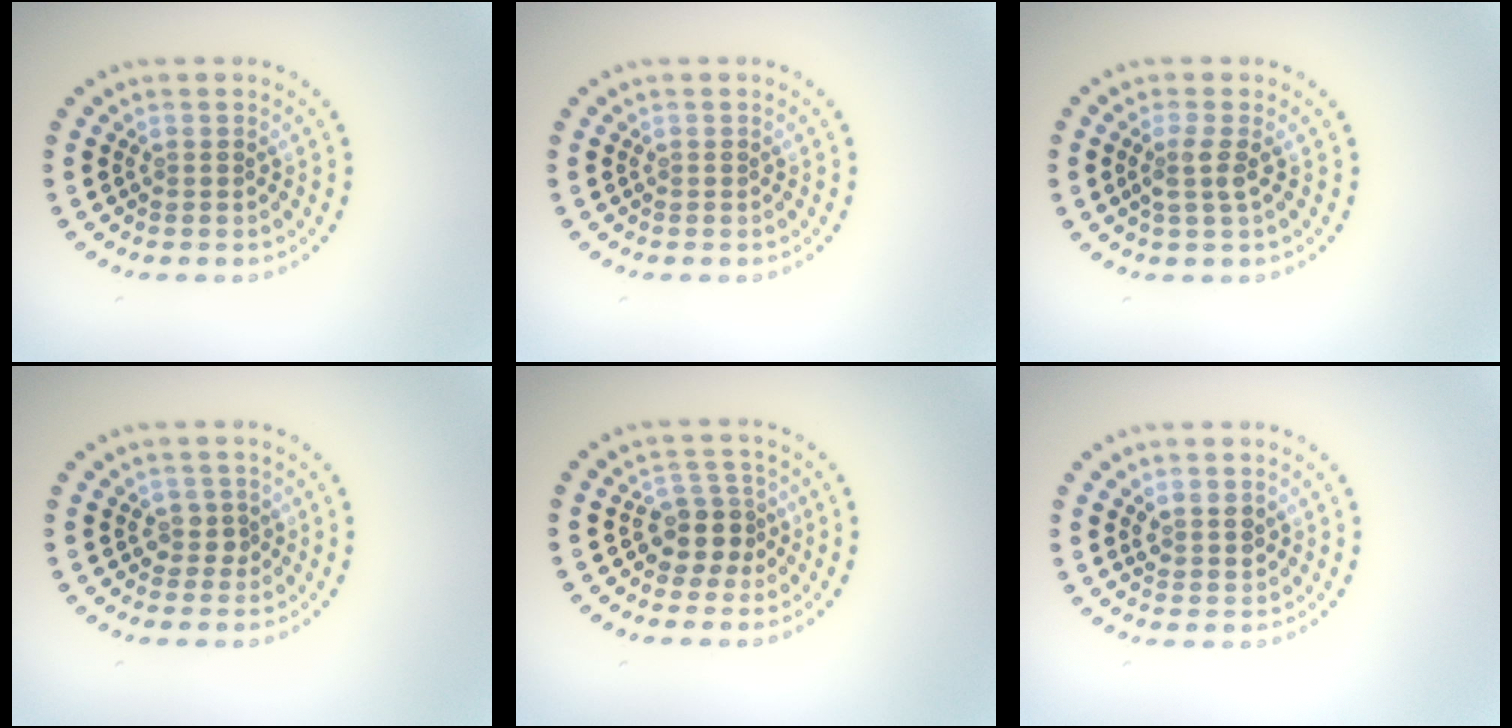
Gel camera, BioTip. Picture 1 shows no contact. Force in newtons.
{"total": 0.0}
{"total": 1.9, "press": 1.5, "slide": 1.1}
{"total": 1.4, "press": 1.2, "slide": 0.7}
{"total": 2.8, "press": 2.5, "slide": 1.4}
{"total": 1.9, "press": 1.7, "slide": 0.8}